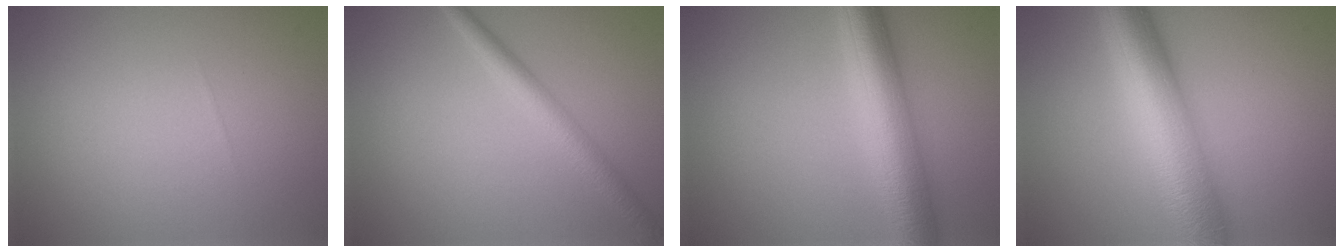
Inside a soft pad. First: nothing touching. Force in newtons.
{"total": 3.0, "press": 3.0, "slide": 0.1}
{"total": 7.3, "press": 7.3, "slide": 0.1}
{"total": 10.1, "press": 10.1, "slide": 0.1}